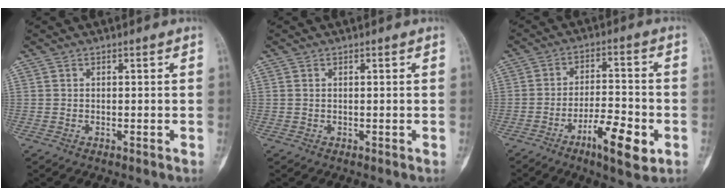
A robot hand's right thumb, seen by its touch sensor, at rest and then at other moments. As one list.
[{"total": 0.0}, {"total": 10.7, "force": [-4.8, 3.2, 9.0], "torque": [-0.142, 0.022, -0.077]}]